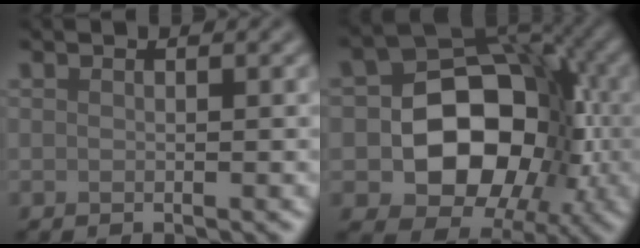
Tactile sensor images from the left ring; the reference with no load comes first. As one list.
[{"total": 12.3, "force": [-2.3, 8.9, 8.1], "torque": [-0.088, 0.006, -0.049]}]